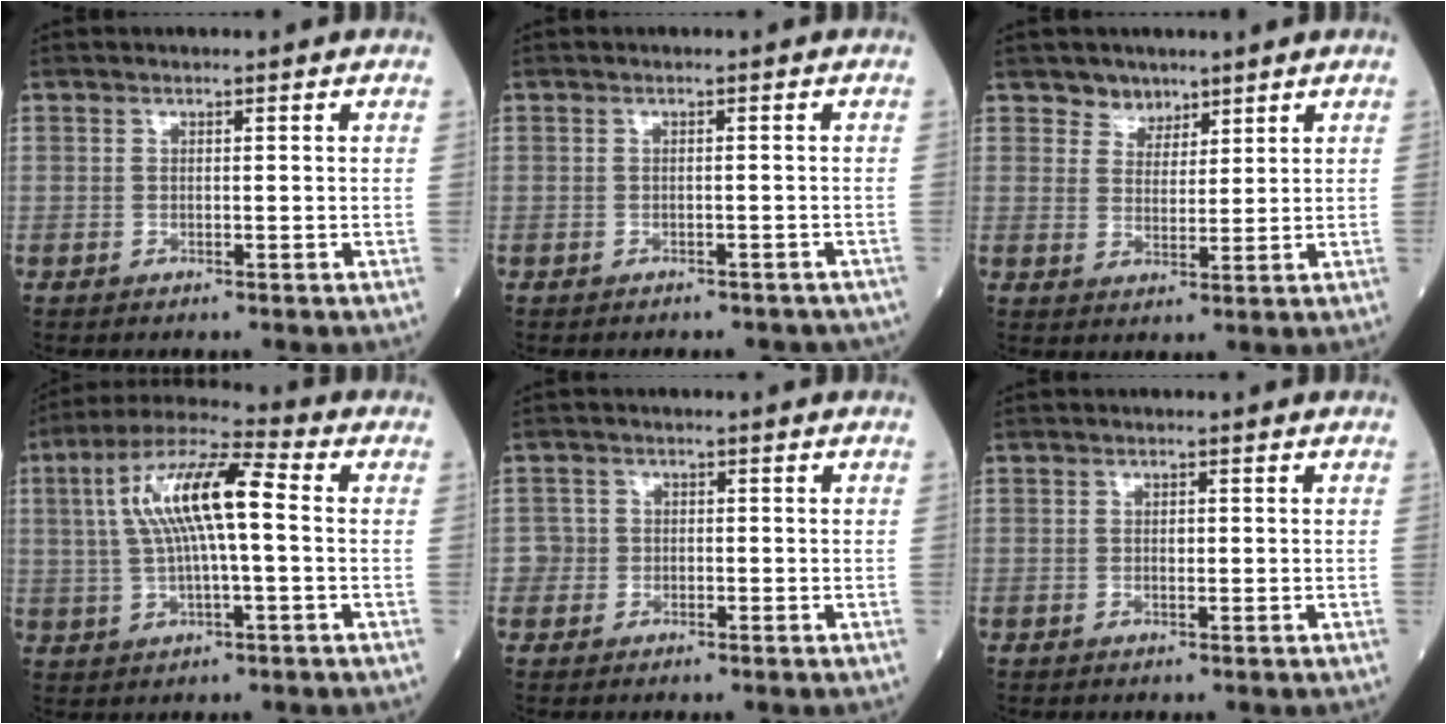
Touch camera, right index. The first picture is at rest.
{"total": 5.3, "force": [-4.7, 2.1, 1.2], "torque": [-0.007, 0.002, -0.048]}
{"total": 3.4, "force": [2.7, 2.1, -0.1], "torque": [0.009, -0.002, 0.043]}
{"total": 12.3, "force": [1.4, 2.3, 12.0], "torque": [-0.234, 0.029, 0.022]}
{"total": 2.1, "force": [-0.6, 2.0, 0.0], "torque": [0.010, 0.010, -0.017]}
{"total": 1.0, "force": [0.0, 0.4, 0.9], "torque": [-0.019, 0.001, 0.000]}